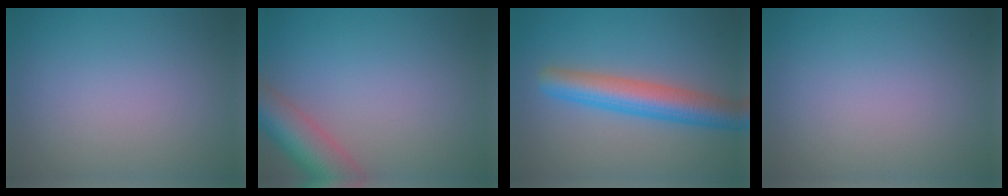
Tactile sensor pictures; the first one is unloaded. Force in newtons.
{"total": 6.7, "press": 6.7, "slide": 0.4}
{"total": 5.8, "press": 5.8, "slide": 0.2}
{"total": 0.0}